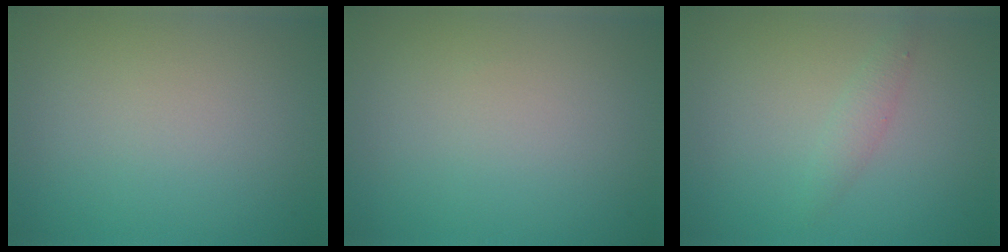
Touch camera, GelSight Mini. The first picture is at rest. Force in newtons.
{"total": 0.0}
{"total": 1.4, "press": 1.4, "slide": 0.1}